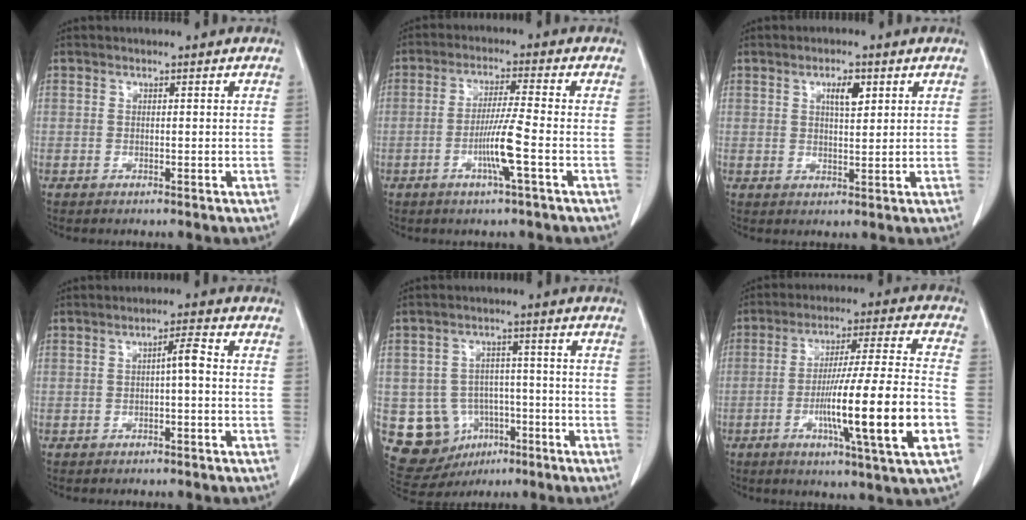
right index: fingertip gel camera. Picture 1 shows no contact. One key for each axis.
{"total": 6.5, "fx": -2.2, "fy": -0.8, "fz": 6.1, "tx": -0.116, "ty": -0.006, "tz": -0.043}
{"total": 3.5, "fx": 1.6, "fy": 1.1, "fz": 3.0, "tx": -0.048, "ty": -0.001, "tz": 0.026}
{"total": 2.6, "fx": -0.1, "fy": 0.2, "fz": 2.5, "tx": -0.040, "ty": 0.005, "tz": -0.003}
{"total": 10.5, "fx": -3.6, "fy": 9.3, "fz": 3.3, "tx": -0.066, "ty": 0.025, "tz": -0.041}
{"total": 17.7, "fx": -4.9, "fy": -0.3, "fz": 17.0, "tx": -0.274, "ty": -0.008, "tz": -0.079}